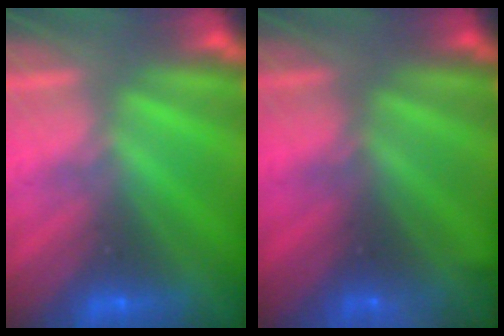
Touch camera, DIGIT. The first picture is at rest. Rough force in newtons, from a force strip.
{"total": 2.4}